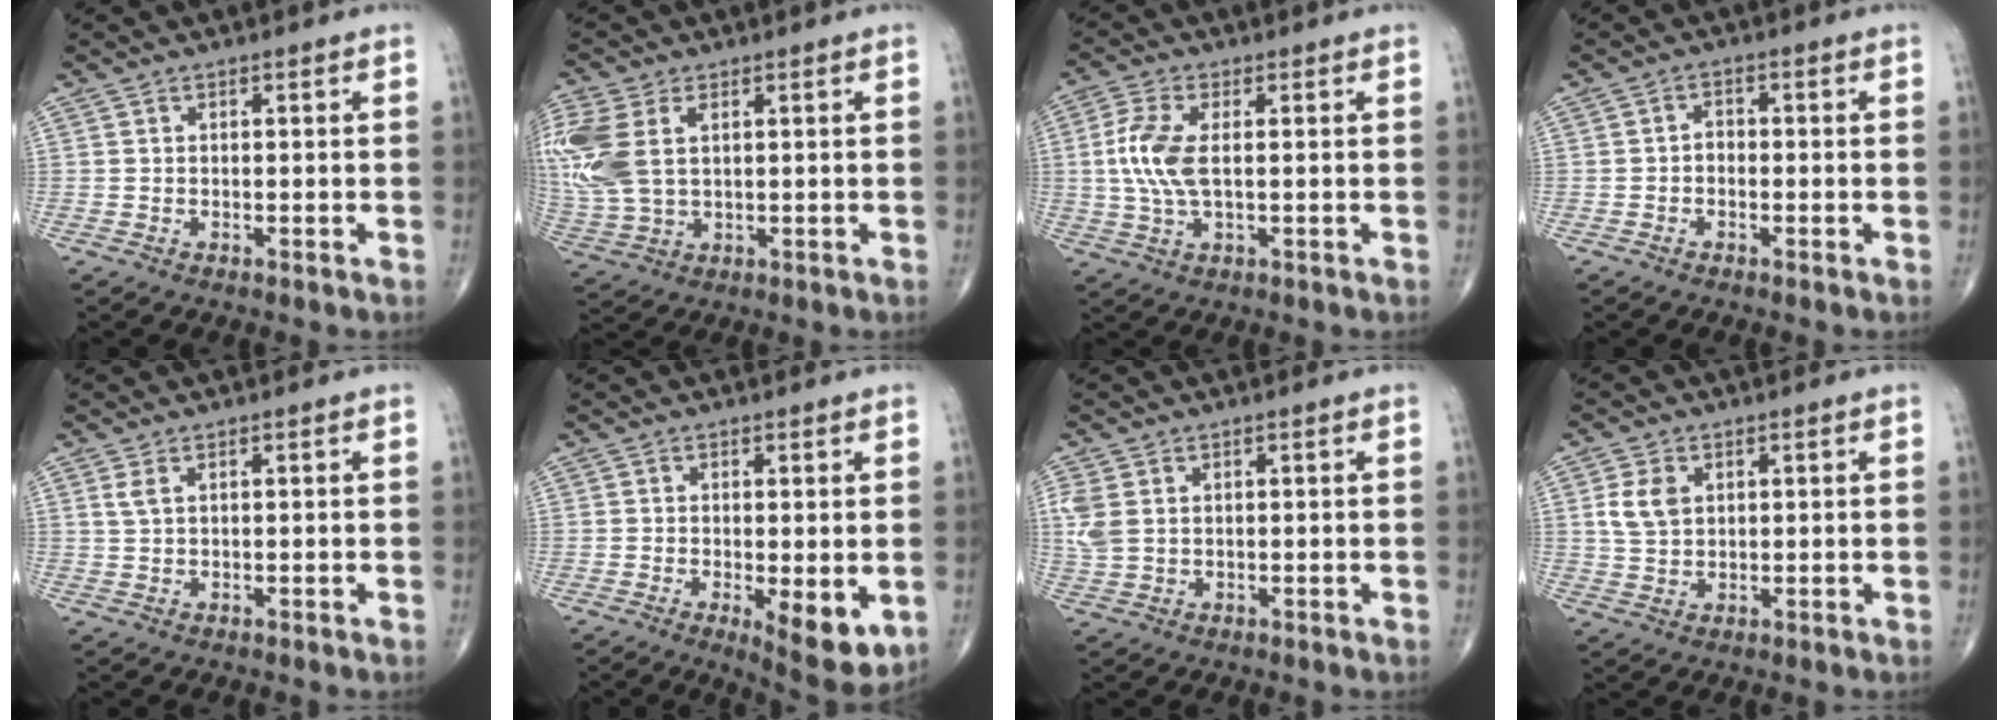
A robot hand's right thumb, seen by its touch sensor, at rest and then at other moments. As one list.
[{"total": 15.0, "force": [3.5, 9.4, 11.1], "torque": [-0.297, 0.001, 0.075]}, {"total": 8.0, "force": [0.6, 3.5, 7.2], "torque": [-0.175, 0.004, 0.013]}, {"total": 1.8, "force": [-0.6, 1.3, 1.1], "torque": [-0.004, 0.010, -0.017]}, {"total": 1.6, "force": [0.8, 0.7, 1.2], "torque": [-0.031, 0.007, 0.021]}, {"total": 8.5, "force": [-2.0, 2.9, 7.7], "torque": [-0.102, -0.022, -0.025]}, {"total": 4.8, "force": [1.1, 3.4, 3.3], "torque": [-0.091, 0.004, 0.029]}, {"total": 5.2, "force": [1.5, 3.6, 3.4], "torque": [-0.056, -0.003, 0.032]}]